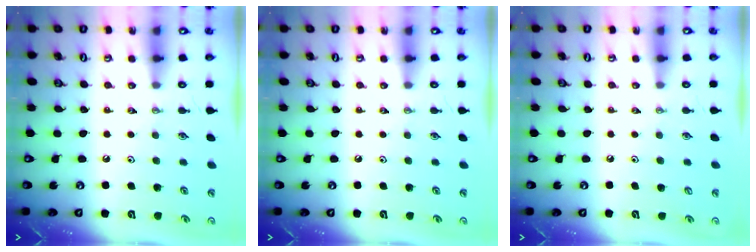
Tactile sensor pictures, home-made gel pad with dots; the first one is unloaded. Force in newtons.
{"total": 0.0}
{"total": 0.7, "press": 0.1, "slide": 0.7}